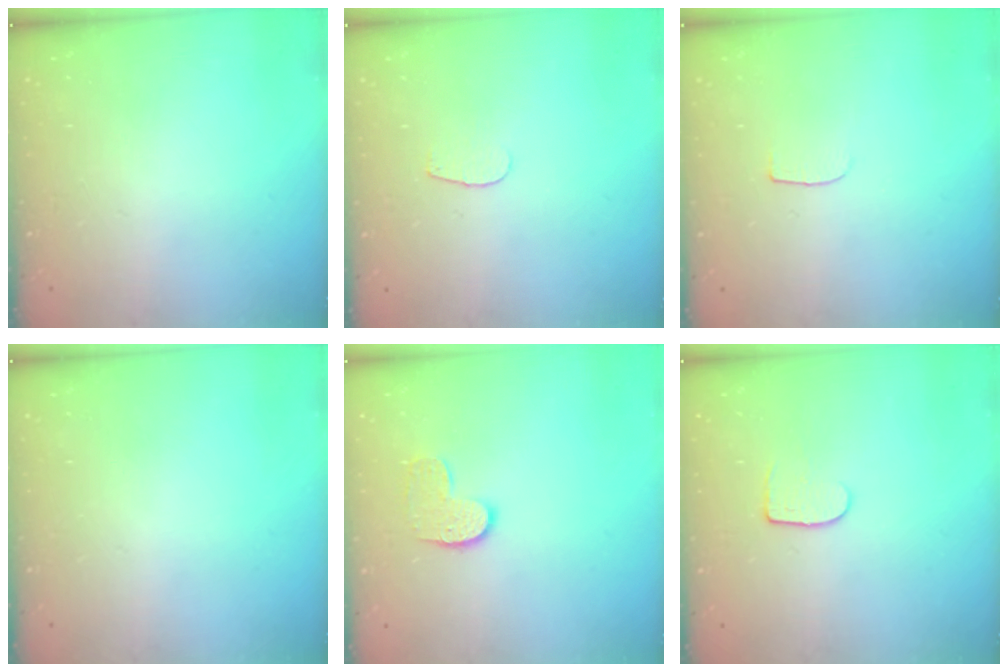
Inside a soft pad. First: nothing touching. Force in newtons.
{"total": 3.7, "press": 3.7, "slide": 0.4}
{"total": 3.0, "press": 3.0, "slide": 0.3}
{"total": 0.0}
{"total": 7.3, "press": 7.3, "slide": 0.2}
{"total": 5.8, "press": 5.8, "slide": 0.6}